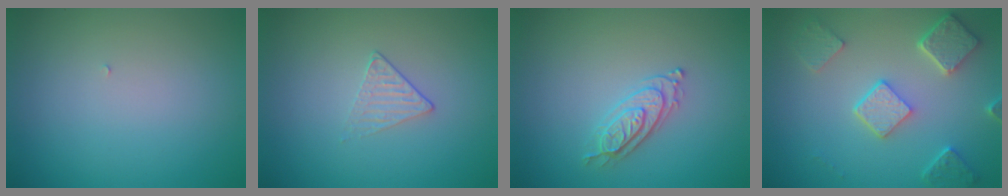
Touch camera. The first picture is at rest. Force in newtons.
{"total": 1.2, "press": 0.7, "slide": 1.0}
{"total": 2.2, "press": 2.2, "slide": 0.3}
{"total": 4.9, "press": 3.8, "slide": 3.0}